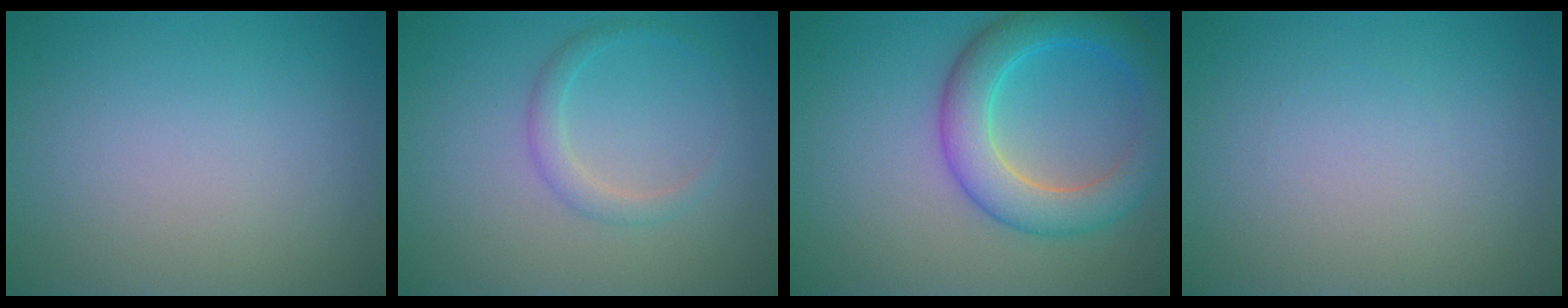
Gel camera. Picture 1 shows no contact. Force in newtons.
{"total": 1.6, "press": 1.6, "slide": 0.1}
{"total": 6.0, "press": 6.0, "slide": 0.3}
{"total": 0.0}